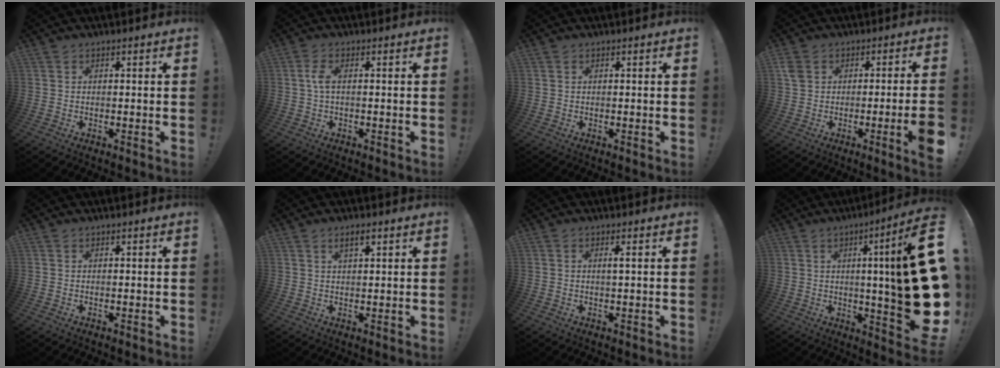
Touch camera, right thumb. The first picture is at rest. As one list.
[{"total": 3.6, "force": [0.0, 1.3, 3.4], "torque": [-0.070, 0.005, -0.002]}, {"total": 0.0}, {"total": 6.3, "force": [-1.4, 0.9, 6.1], "torque": [-0.095, 0.005, -0.017]}, {"total": 0.0}, {"total": 3.1, "force": [1.7, 1.1, 2.4], "torque": [-0.037, -0.004, 0.026]}, {"total": 1.7, "force": [0.4, -0.1, 1.6], "torque": [-0.017, -0.006, 0.000]}, {"total": 21.7, "force": [1.4, 0.9, 21.6], "torque": [-0.303, -0.031, 0.016]}]